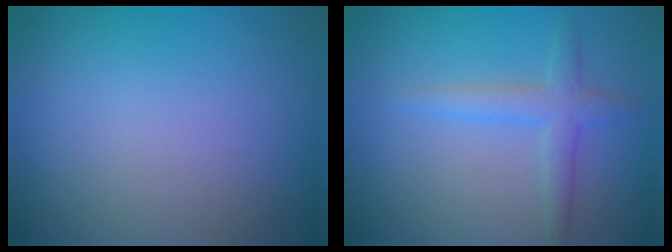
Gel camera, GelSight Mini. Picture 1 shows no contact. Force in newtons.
{"total": 2.3, "press": 2.3, "slide": 0.1}